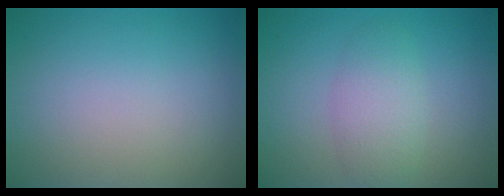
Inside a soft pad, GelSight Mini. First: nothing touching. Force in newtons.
{"total": 3.1, "press": 3.1, "slide": 0.1}